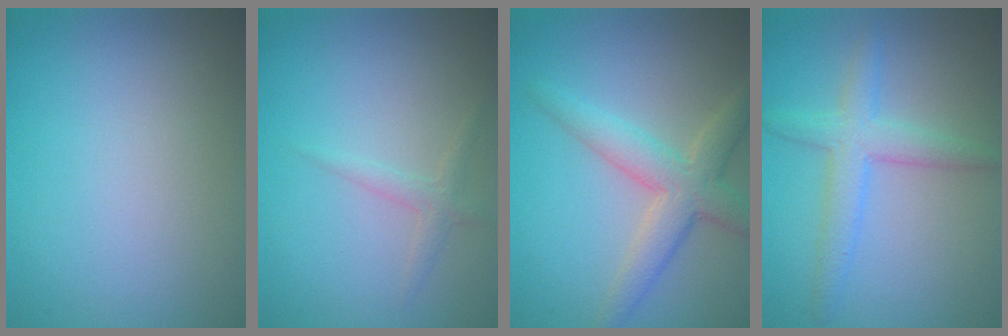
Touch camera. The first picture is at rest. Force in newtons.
{"total": 1.3, "press": 1.3, "slide": 0.0}
{"total": 4.5, "press": 4.5, "slide": 0.4}
{"total": 3.4, "press": 3.4, "slide": 0.0}